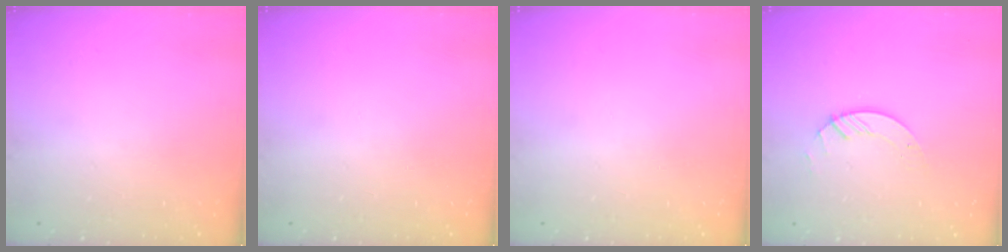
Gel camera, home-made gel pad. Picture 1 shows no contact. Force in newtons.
{"total": 0.0}
{"total": 0.0}
{"total": 2.8, "press": 2.8, "slide": 0.3}